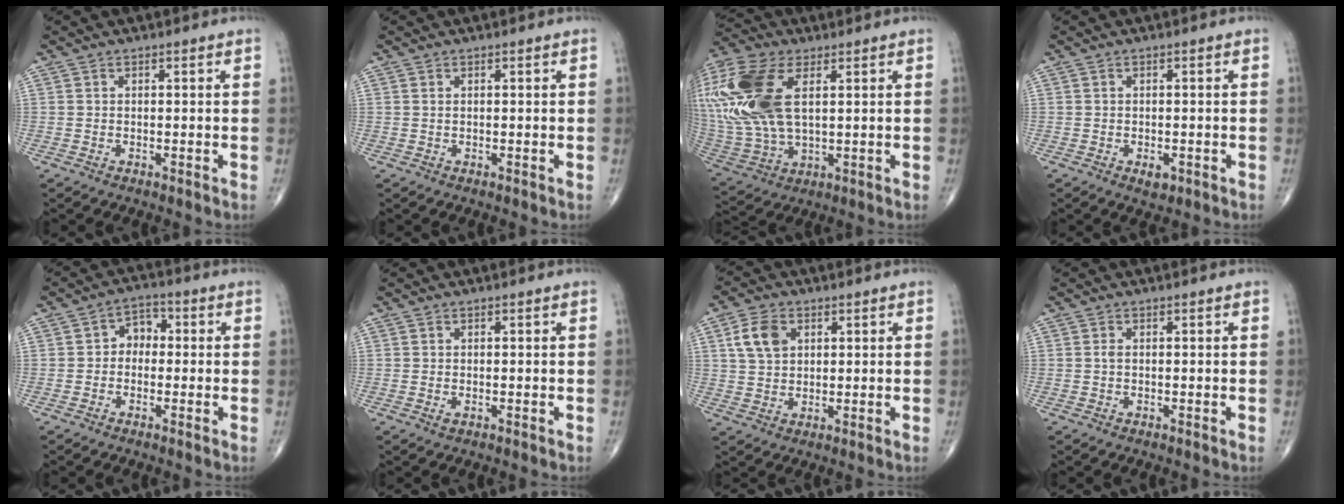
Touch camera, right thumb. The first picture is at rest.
{"total": 0.0}
{"total": 24.3, "force": [6.6, 13.1, 19.4], "torque": [-0.477, 0.000, 0.130]}
{"total": 1.9, "force": [-0.8, 1.1, 1.3], "torque": [-0.013, 0.000, -0.008]}
{"total": 4.5, "force": [-0.2, 3.6, 2.7], "torque": [-0.016, 0.020, -0.017]}
{"total": 0.6, "force": [-0.1, 0.3, 0.5], "torque": [-0.007, 0.001, -0.001]}
{"total": 6.6, "force": [2.3, 4.6, 4.1], "torque": [-0.067, -0.003, 0.044]}
{"total": 0.6, "force": [0.0, 0.3, 0.5], "torque": [-0.011, 0.000, -0.001]}